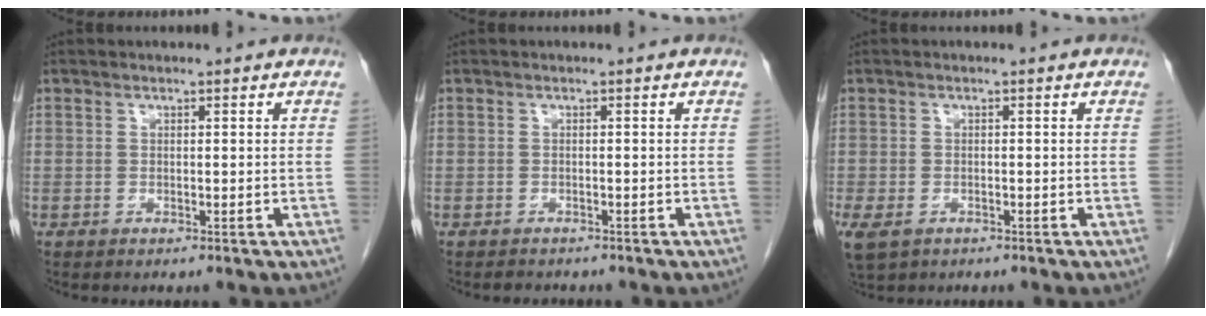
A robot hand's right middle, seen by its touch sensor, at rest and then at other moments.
{"total": 2.0, "force": [-1.8, 0.8, 0.5], "torque": [-0.012, -0.003, -0.022]}
{"total": 5.9, "force": [-3.1, 3.9, 3.1], "torque": [-0.081, -0.014, -0.047]}